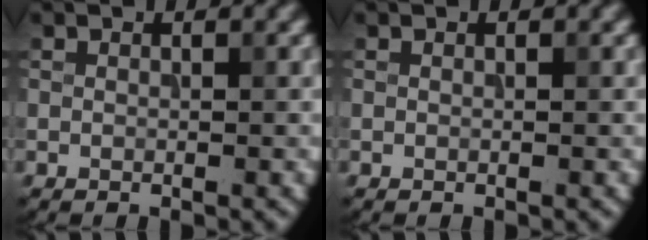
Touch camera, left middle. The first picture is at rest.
{"total": 0.0}